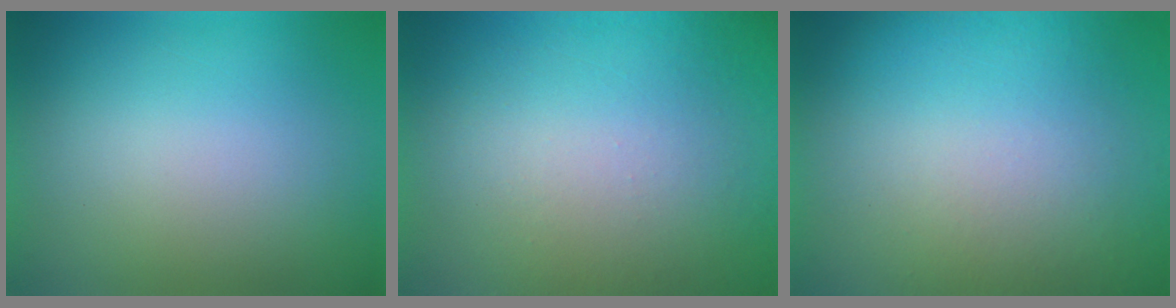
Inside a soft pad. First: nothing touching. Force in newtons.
{"total": 7.3}
{"total": 5.8}